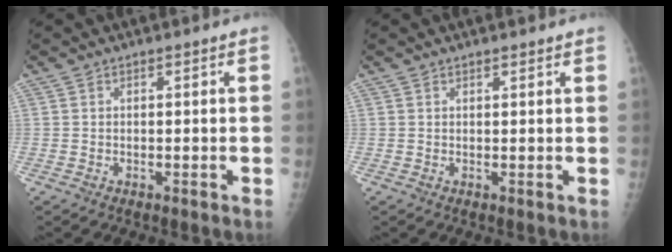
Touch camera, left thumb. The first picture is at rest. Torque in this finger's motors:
{"motor_torque": [-0.16, -0.03, -0.25, 0.05, 0.00]}